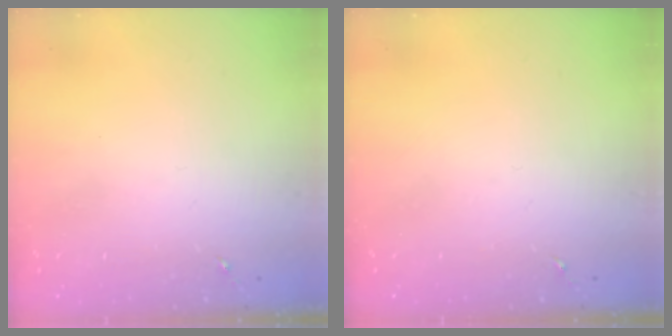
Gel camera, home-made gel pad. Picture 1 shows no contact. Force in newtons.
{"total": 0.0}